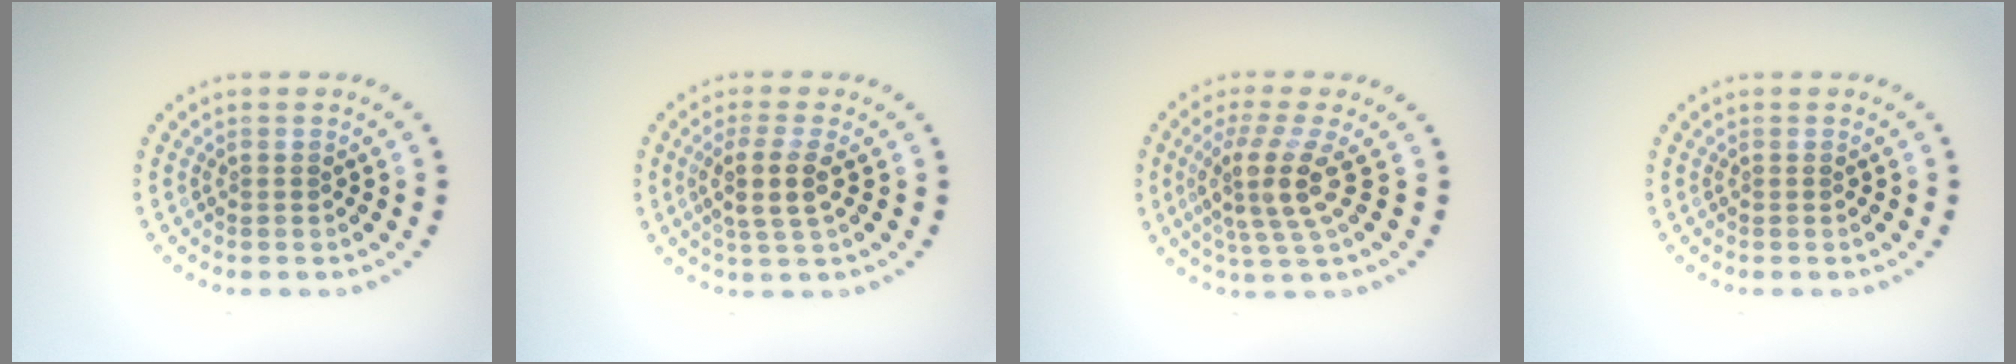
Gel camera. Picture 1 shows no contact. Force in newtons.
{"total": 3.0, "press": 2.6, "slide": 1.4}
{"total": 4.1, "press": 3.0, "slide": 2.8}
{"total": 0.0}